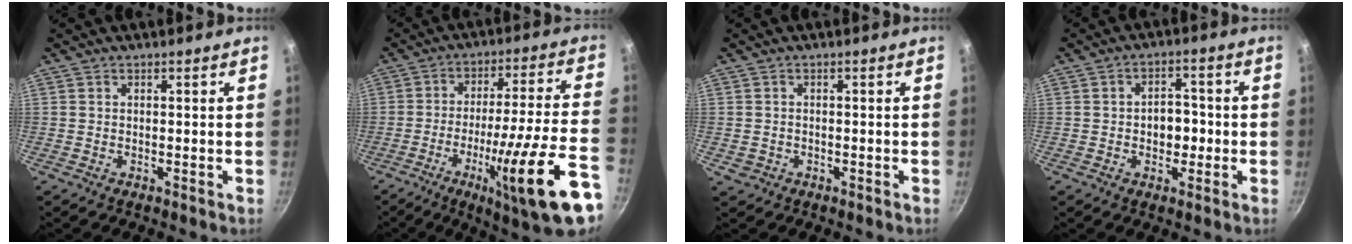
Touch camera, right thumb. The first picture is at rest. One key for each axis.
{"total": 22.2, "fx": -9.9, "fy": 3.1, "fz": 19.6, "tx": -0.275, "ty": 0.024, "tz": -0.148}
{"total": 1.7, "fx": -0.6, "fy": 1.4, "fz": 0.6, "tx": -0.012, "ty": 0.006, "tz": 0.000}
{"total": 5.8, "fx": -0.6, "fy": 4.1, "fz": 4.1, "tx": -0.029, "ty": 0.012, "tz": -0.011}